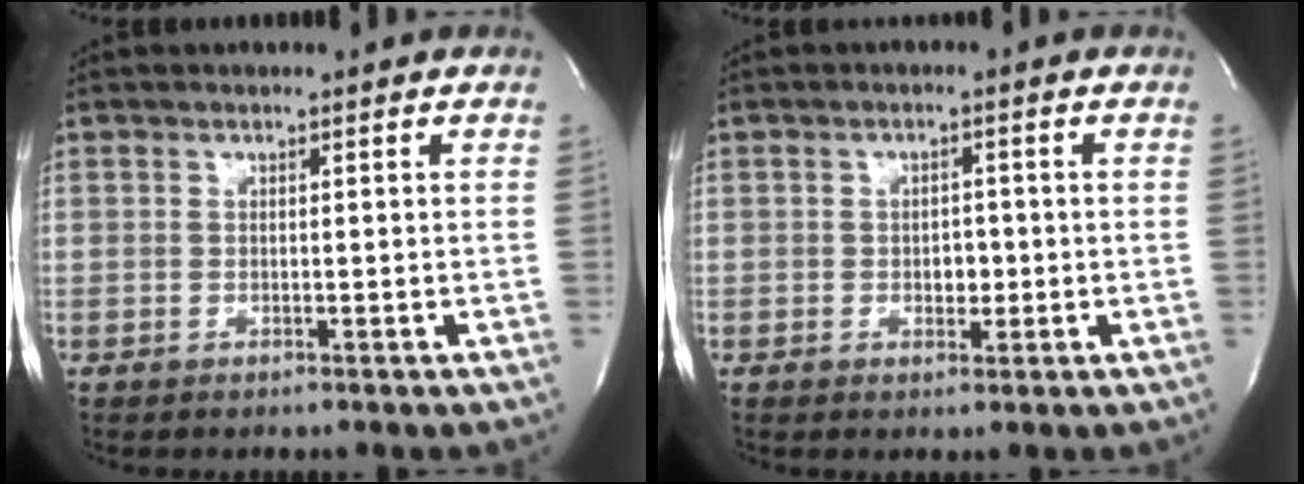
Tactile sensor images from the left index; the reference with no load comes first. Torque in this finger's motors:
{"motor_torque": [0.28, -0.03, 0.03, 0.03]}